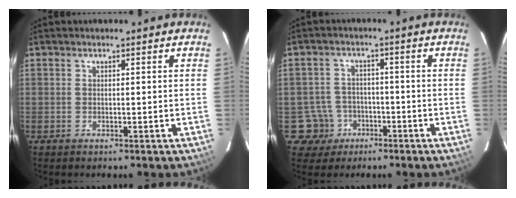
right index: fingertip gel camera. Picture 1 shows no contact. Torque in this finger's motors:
{"motor_torque": [-0.41, -0.11, -1.05, -0.21]}